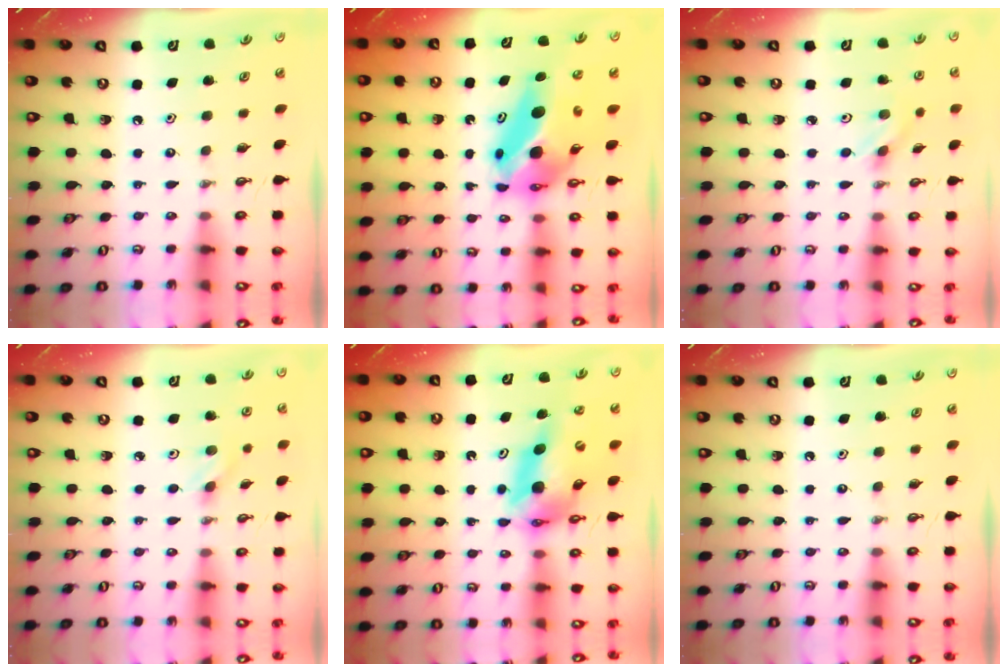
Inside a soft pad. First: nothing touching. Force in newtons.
{"total": 10.0, "press": 9.7, "slide": 2.3}
{"total": 2.9, "press": 2.6, "slide": 1.4}
{"total": 4.6, "press": 3.9, "slide": 2.3}
{"total": 12.3, "press": 12.2, "slide": 1.0}
{"total": 0.0}